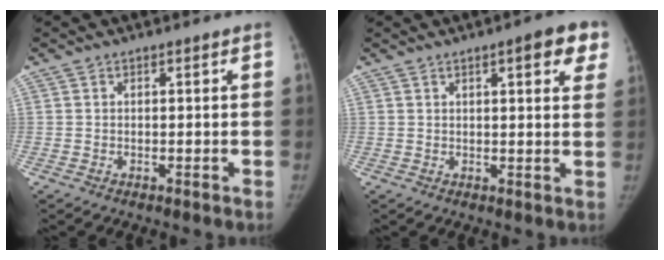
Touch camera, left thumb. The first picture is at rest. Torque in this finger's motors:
{"motor_torque": [0.01, 0.02, 0.02, 0.24, 0.01]}